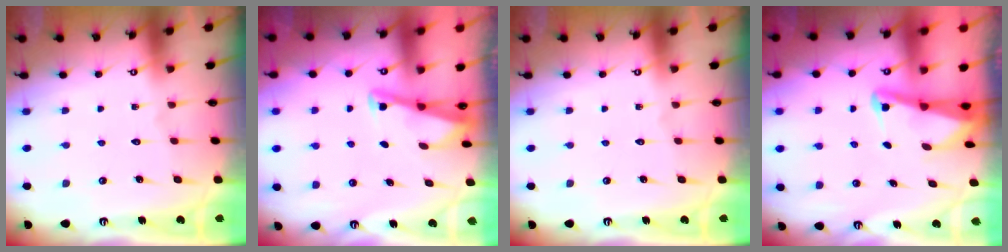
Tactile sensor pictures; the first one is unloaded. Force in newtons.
{"total": 2.8, "press": 2.8, "slide": 0.4}
{"total": 0.0}
{"total": 2.5, "press": 2.5, "slide": 0.6}